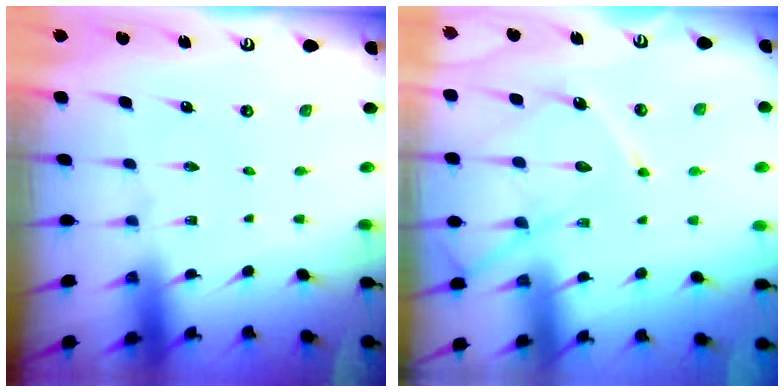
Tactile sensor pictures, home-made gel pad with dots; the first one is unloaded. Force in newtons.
{"total": 13.7, "press": 13.7, "slide": 1.2}